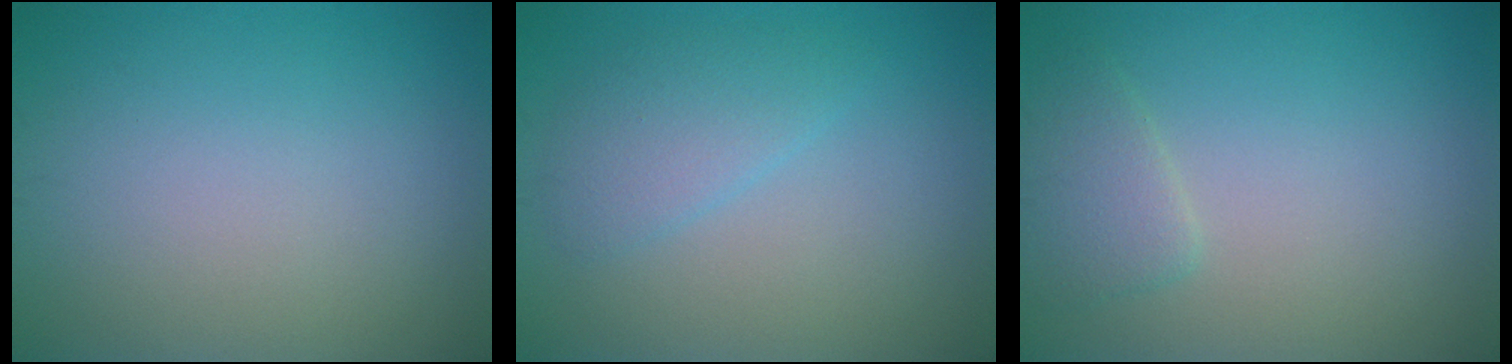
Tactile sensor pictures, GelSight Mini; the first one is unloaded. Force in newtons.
{"total": 2.5, "press": 2.5, "slide": 0.2}
{"total": 2.2, "press": 2.2, "slide": 0.1}